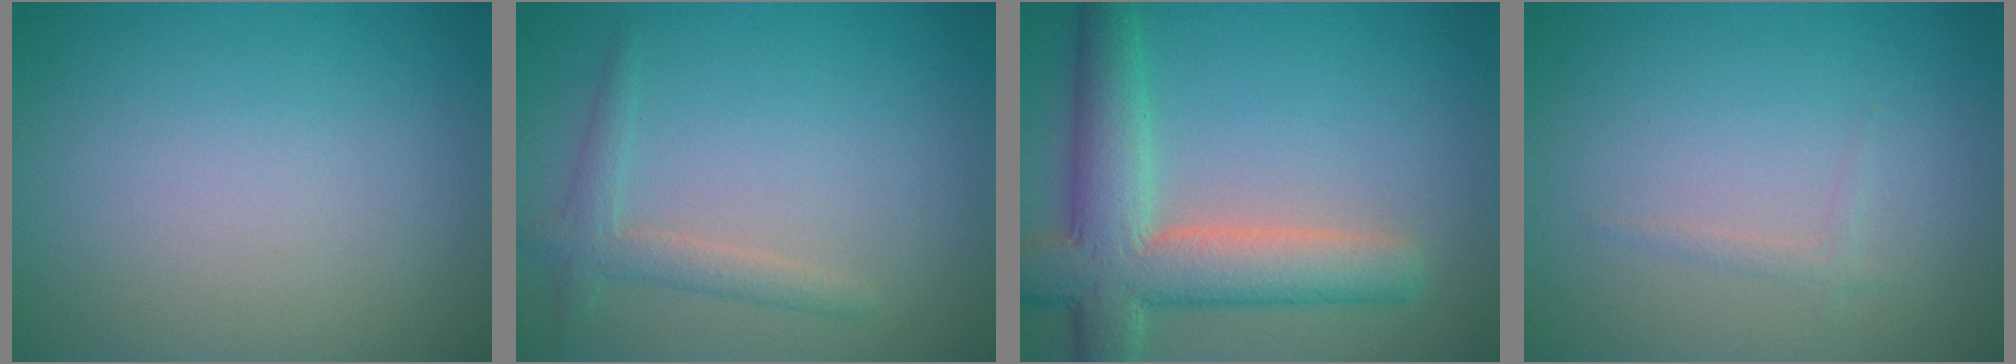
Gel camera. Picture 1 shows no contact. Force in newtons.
{"total": 2.2, "press": 2.2, "slide": 0.1}
{"total": 8.0, "press": 7.9, "slide": 0.8}
{"total": 0.8, "press": 0.8, "slide": 0.1}